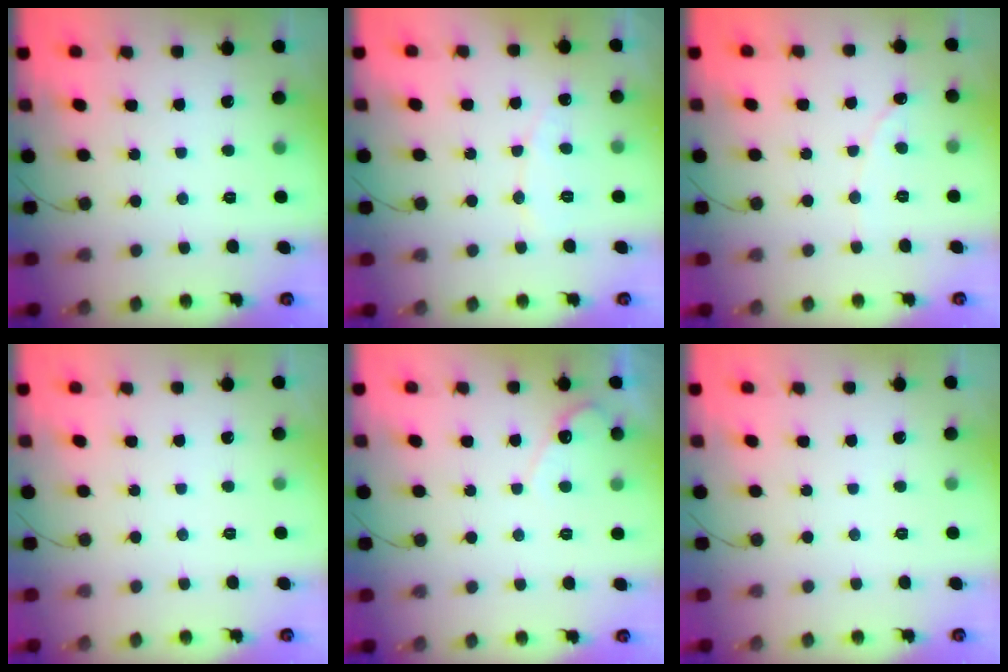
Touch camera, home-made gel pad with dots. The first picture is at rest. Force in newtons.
{"total": 5.3, "press": 5.3, "slide": 0.4}
{"total": 0.7, "press": 0.7, "slide": 0.0}
{"total": 0.0}
{"total": 3.8, "press": 3.8, "slide": 0.2}
{"total": 0.0}